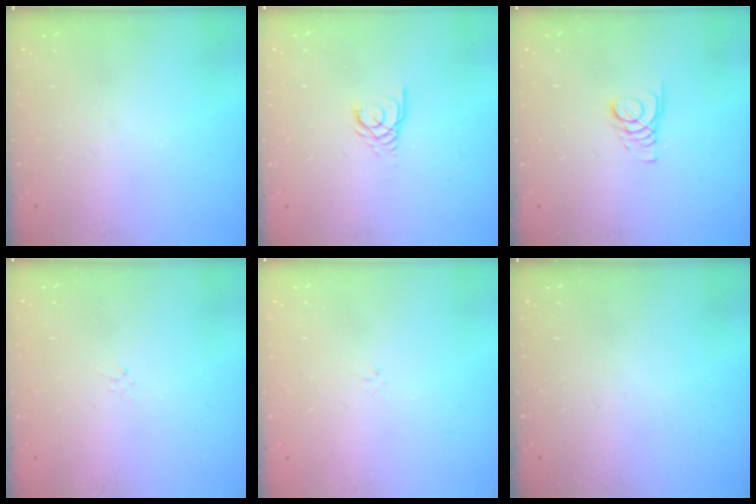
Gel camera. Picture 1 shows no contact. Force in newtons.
{"total": 3.0, "press": 3.0, "slide": 0.3}
{"total": 1.8, "press": 1.7, "slide": 0.1}
{"total": 0.0}
{"total": 0.0}
{"total": 0.0}